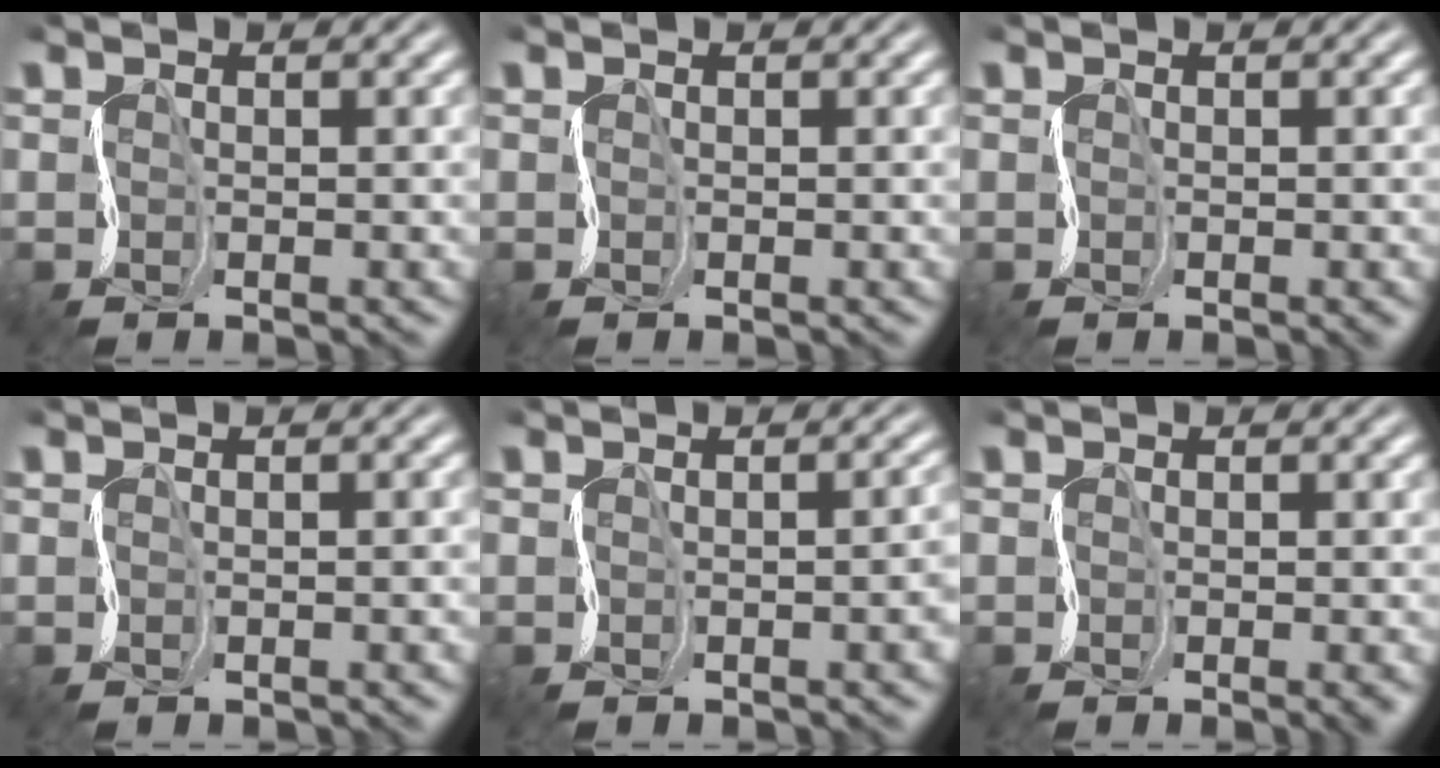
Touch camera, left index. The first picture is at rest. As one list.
[{"total": 0.0}, {"total": 1.0, "force": [-0.5, 0.3, 0.8], "torque": [-0.006, 0.000, -0.001]}, {"total": 0.9, "force": [-0.3, 0.5, 0.7], "torque": [0.004, 0.007, -0.007]}, {"total": 3.9, "force": [-0.9, 1.7, 3.4], "torque": [-0.015, 0.008, -0.013]}, {"total": 2.3, "force": [-0.9, 0.9, 2.0], "torque": [-0.016, -0.002, -0.005]}]